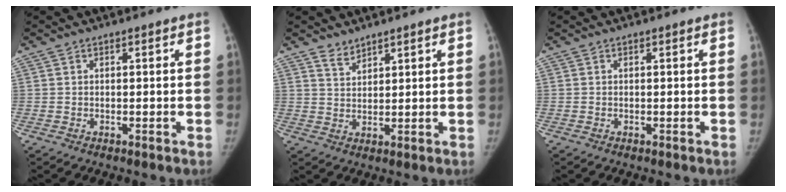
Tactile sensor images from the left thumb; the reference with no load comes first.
{"total": 2.8, "force": [2.5, 1.0, 0.5], "torque": [0.005, -0.020, 0.048]}
{"total": 0.0}